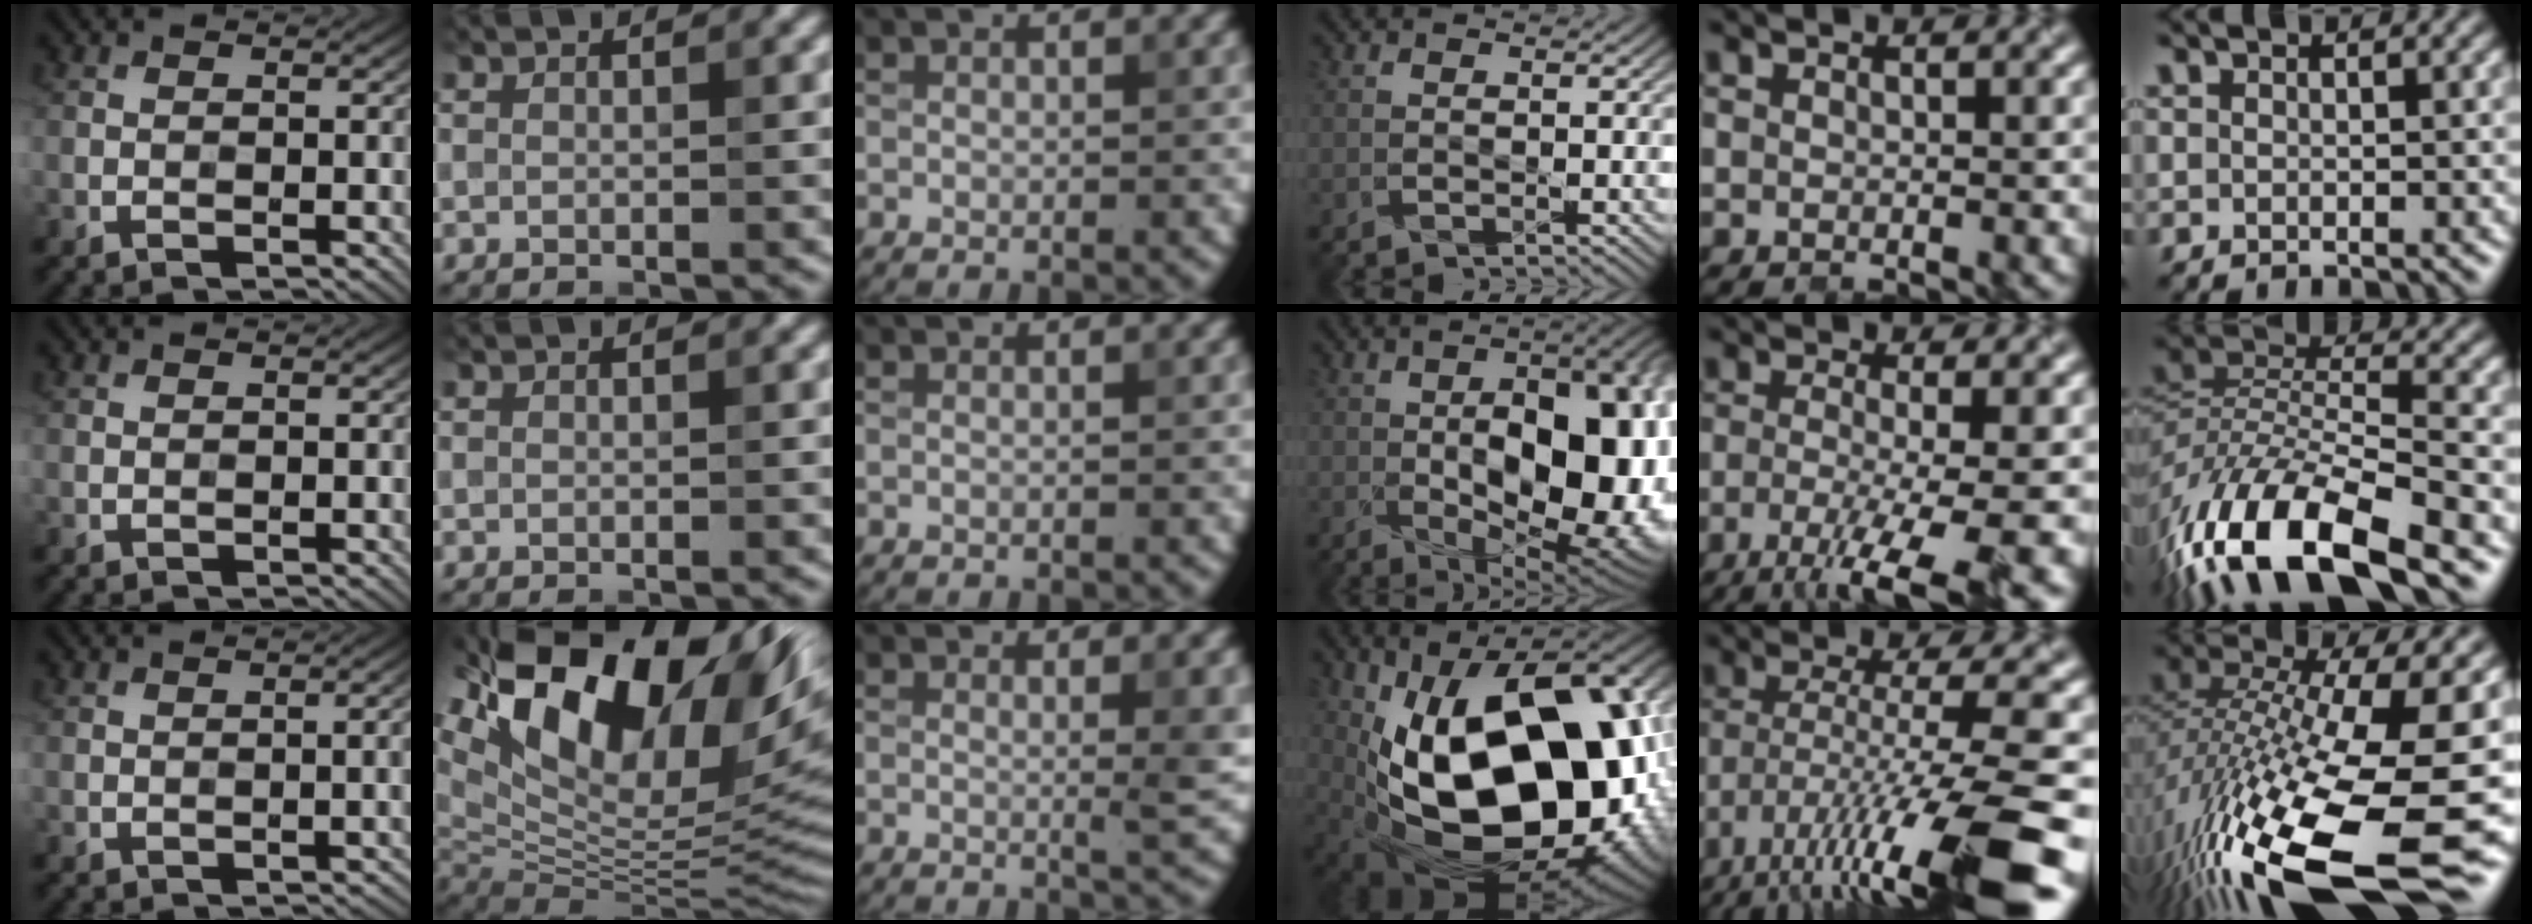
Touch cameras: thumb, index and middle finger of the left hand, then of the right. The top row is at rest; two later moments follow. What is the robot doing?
{"motion": "open", "object": "stapler"}